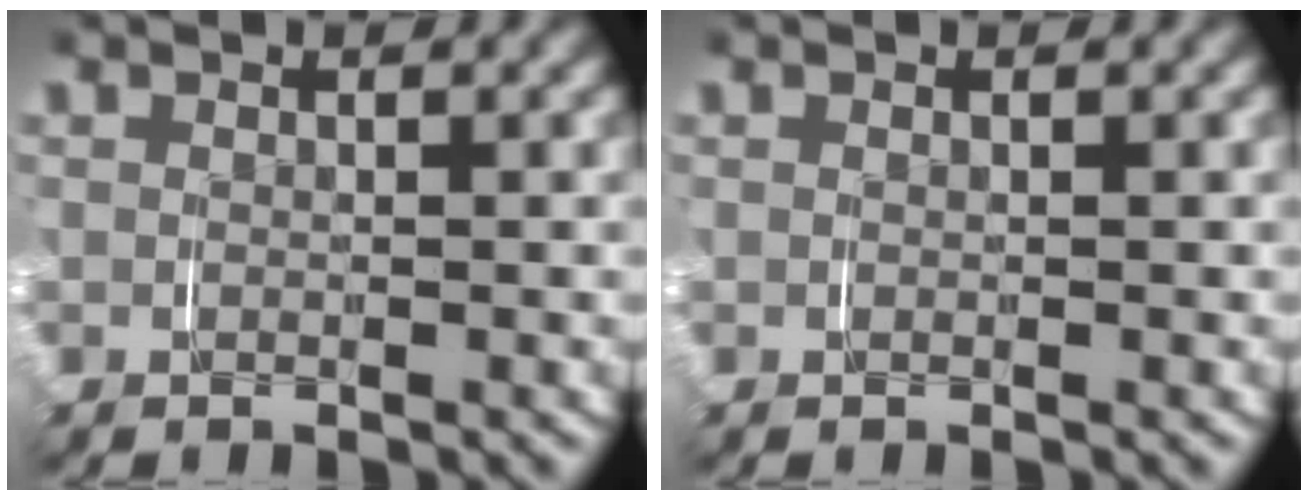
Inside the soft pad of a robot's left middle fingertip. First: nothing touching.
{"total": 0.0}